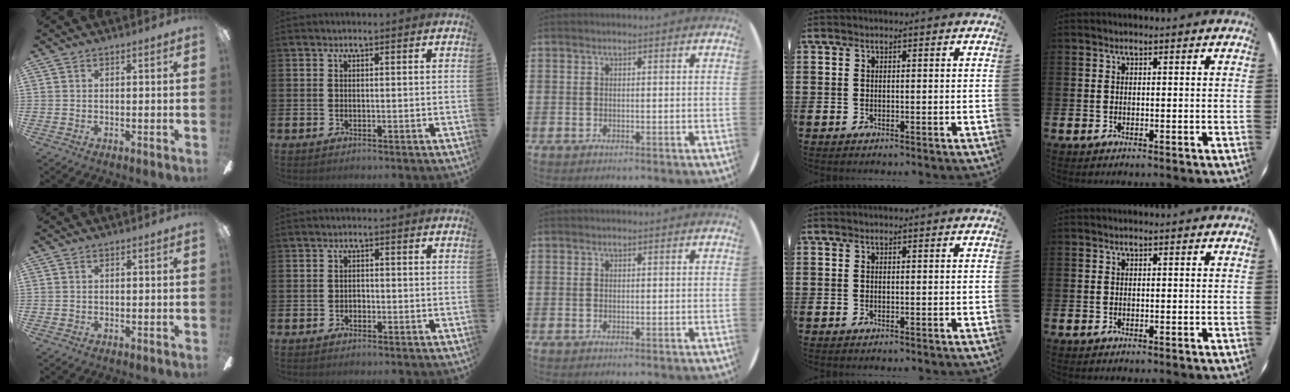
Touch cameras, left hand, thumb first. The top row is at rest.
{"thumb": {"total": 0.6, "force": [0.2, 0.4, -0.2], "torque": [0.006, 0.005, 0.003]}, "index": {"total": 1.0, "force": [-0.6, 0.8, 0.2], "torque": [-0.013, 0.006, -0.011]}}